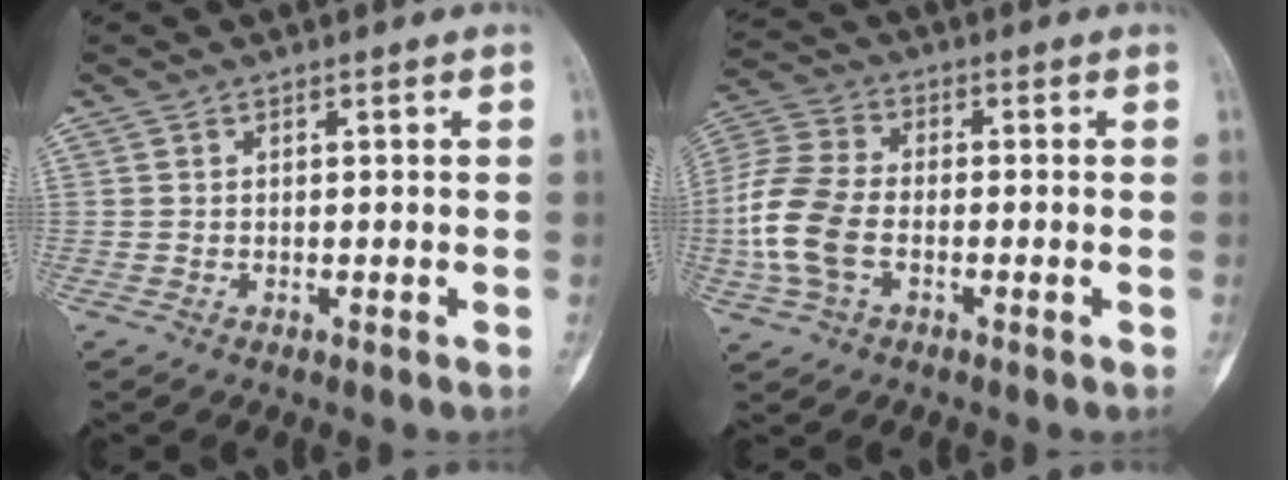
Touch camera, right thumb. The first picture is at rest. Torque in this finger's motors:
{"motor_torque": [-0.59, 1.20, -0.18, 0.06, 0.47]}